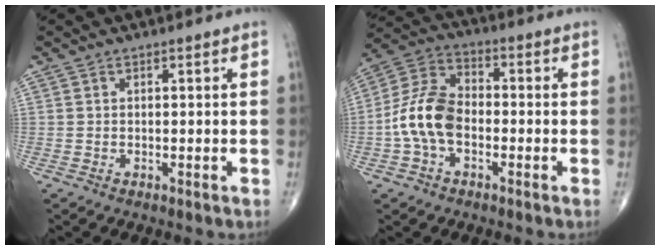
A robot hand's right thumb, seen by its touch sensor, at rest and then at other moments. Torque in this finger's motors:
{"motor_torque": [1.40, 1.46, 0.57, -0.62, 0.23]}